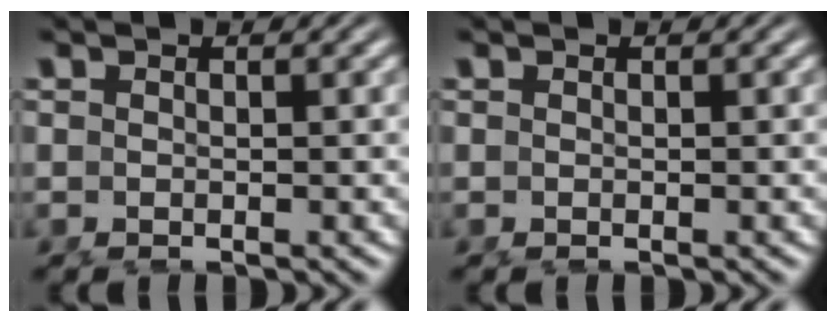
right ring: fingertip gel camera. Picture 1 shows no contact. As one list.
[{"total": 0.0}]